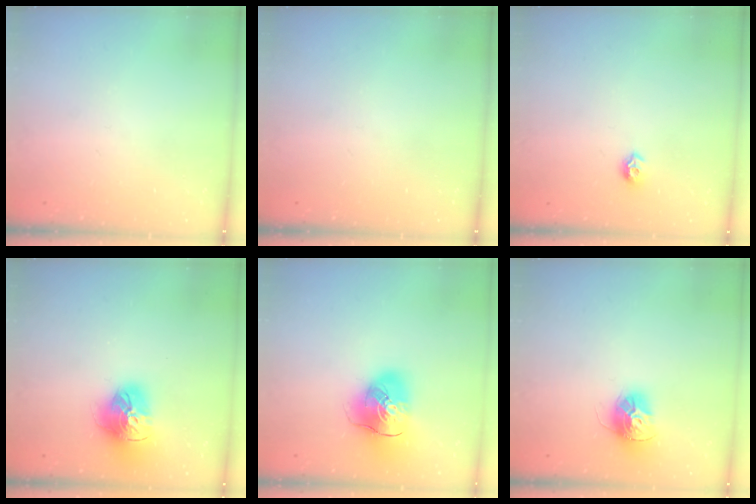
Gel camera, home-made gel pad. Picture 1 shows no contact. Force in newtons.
{"total": 0.0}
{"total": 7.2, "press": 7.2, "slide": 1.0}
{"total": 17.9, "press": 17.9, "slide": 1.6}
{"total": 14.8, "press": 14.5, "slide": 2.6}
{"total": 12.7, "press": 12.7, "slide": 1.0}